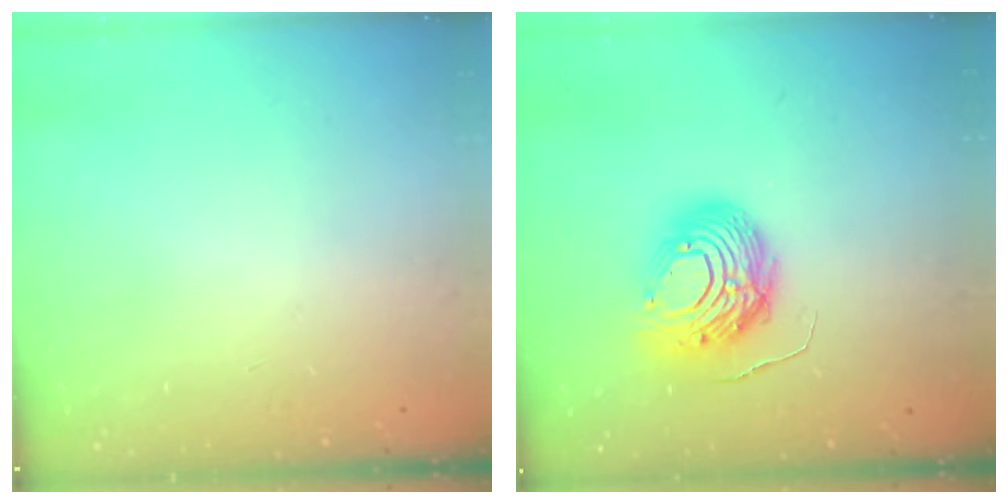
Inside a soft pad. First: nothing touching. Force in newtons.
{"total": 12.5, "press": 12.4, "slide": 0.9}